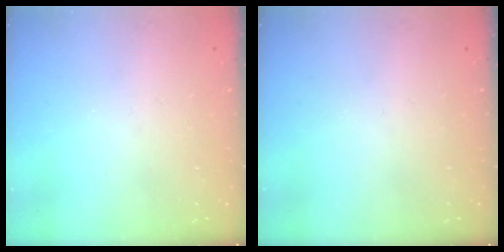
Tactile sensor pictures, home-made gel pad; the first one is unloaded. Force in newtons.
{"total": 0.0}